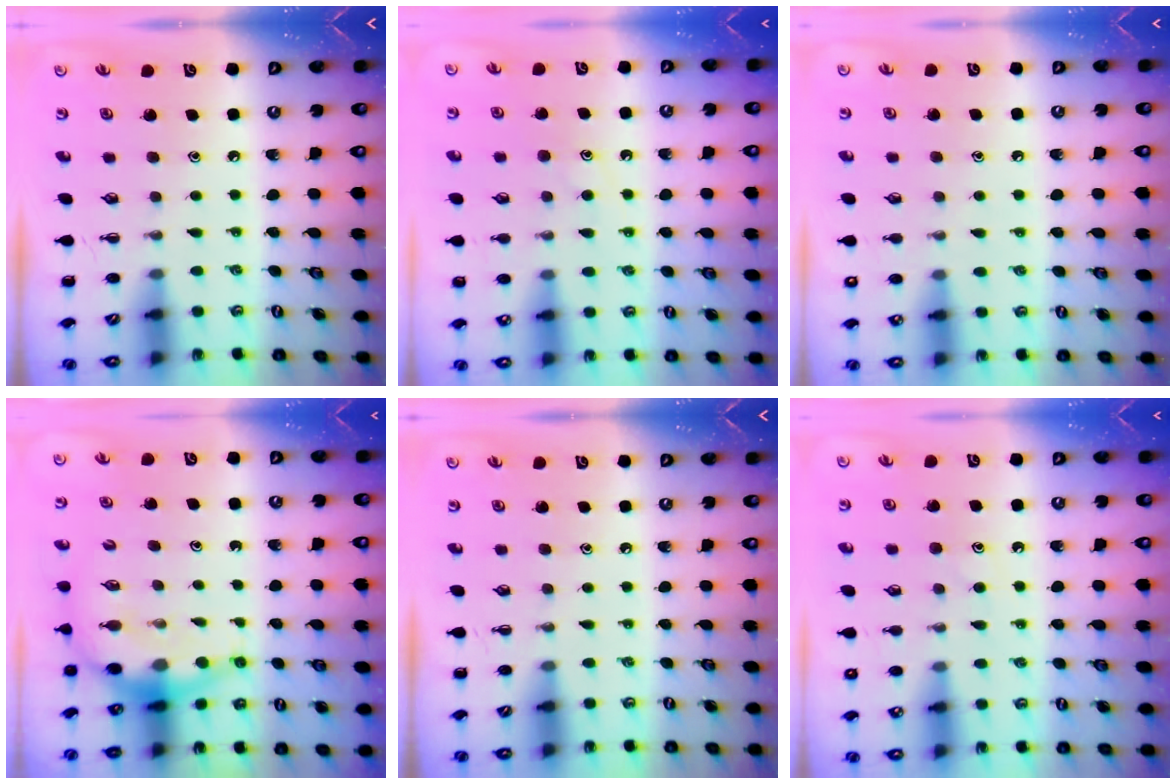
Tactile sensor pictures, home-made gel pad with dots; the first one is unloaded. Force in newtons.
{"total": 9.6, "press": 9.5, "slide": 1.2}
{"total": 6.0, "press": 5.8, "slide": 1.7}
{"total": 7.4, "press": 7.3, "slide": 1.4}
{"total": 0.0}
{"total": 7.7, "press": 7.7, "slide": 1.0}